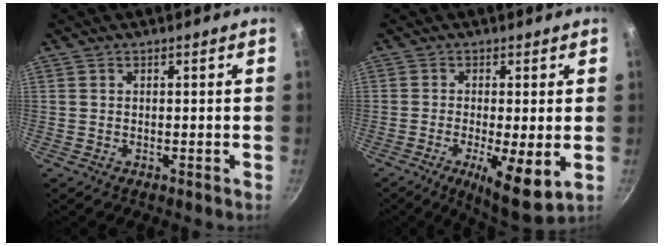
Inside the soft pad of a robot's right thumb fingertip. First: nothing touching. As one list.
[{"total": 9.3, "force": [-2.1, 2.1, 8.8], "torque": [-0.142, -0.012, -0.026]}]